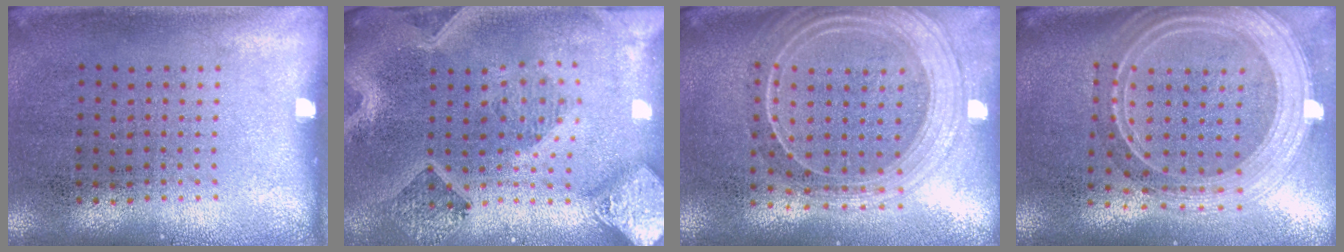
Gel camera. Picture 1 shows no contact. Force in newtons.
{"total": 4.1, "press": 3.2, "slide": 2.6}
{"total": 2.3, "press": 2.0, "slide": 1.1}
{"total": 2.8, "press": 2.3, "slide": 1.5}